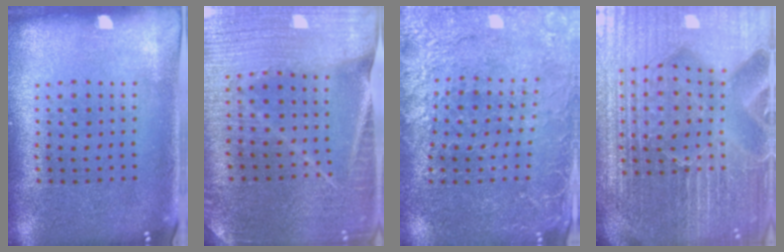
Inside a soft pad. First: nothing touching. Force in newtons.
{"total": 3.0, "press": 3.0, "slide": 0.2}
{"total": 2.7, "press": 2.7, "slide": 0.3}
{"total": 6.7, "press": 5.9, "slide": 3.2}